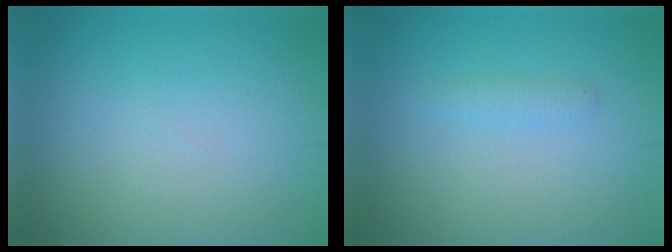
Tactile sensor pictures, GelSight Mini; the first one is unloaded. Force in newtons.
{"total": 0.9, "press": 0.9, "slide": 0.0}